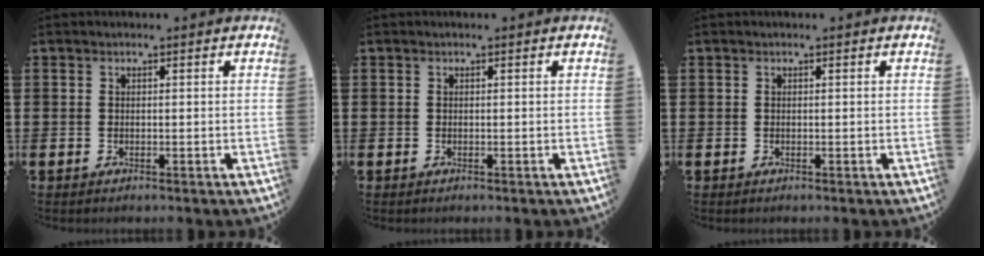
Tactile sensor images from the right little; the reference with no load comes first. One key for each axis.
{"total": 0.0}
{"total": 0.0}